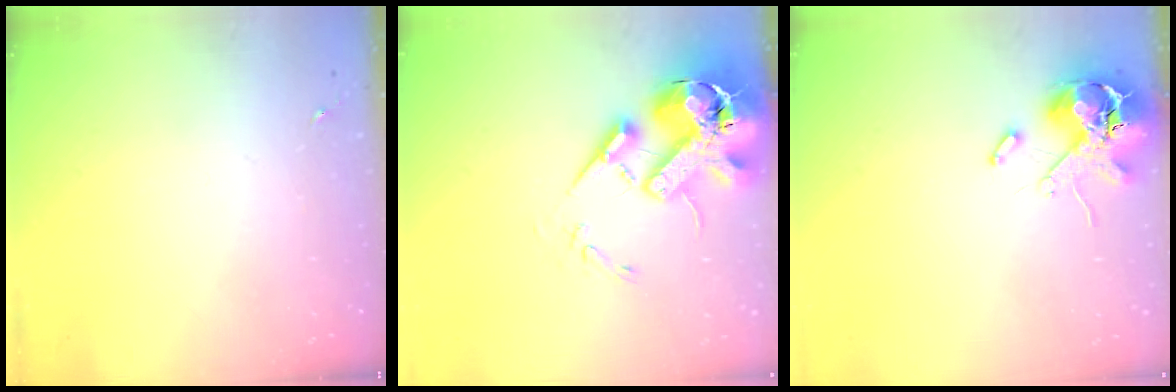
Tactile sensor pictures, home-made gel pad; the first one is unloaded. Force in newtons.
{"total": 20.8, "press": 20.5, "slide": 3.5}
{"total": 12.2, "press": 12.0, "slide": 1.8}